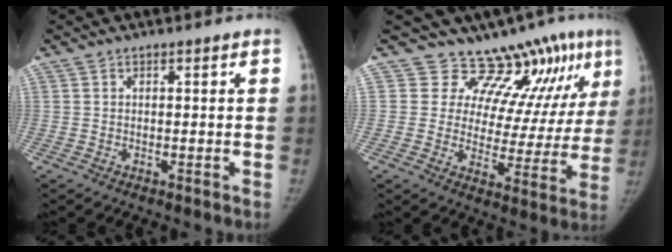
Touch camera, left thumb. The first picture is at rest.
{"total": 13.1, "force": [10.4, 5.0, 6.1], "torque": [-0.042, -0.078, 0.129]}